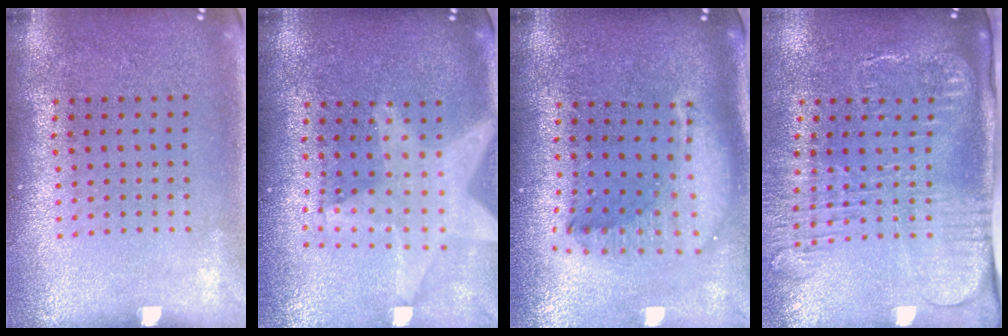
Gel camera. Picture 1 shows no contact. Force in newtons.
{"total": 2.2, "press": 1.8, "slide": 1.3}
{"total": 2.3, "press": 1.7, "slide": 1.5}
{"total": 2.6, "press": 2.0, "slide": 1.7}